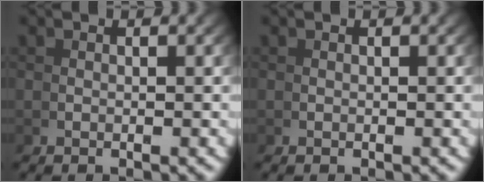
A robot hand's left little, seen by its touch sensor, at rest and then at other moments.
{"total": 0.0}